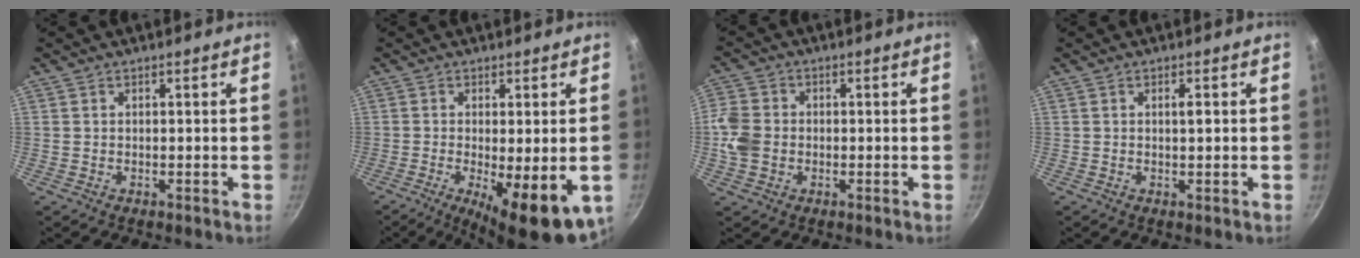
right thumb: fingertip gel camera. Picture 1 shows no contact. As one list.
[{"total": 12.4, "force": [-3.5, 3.6, 11.3], "torque": [-0.161, -0.016, -0.043]}, {"total": 6.7, "force": [-1.0, 5.5, 3.7], "torque": [-0.070, 0.009, -0.031]}, {"total": 1.7, "force": [0.3, 0.4, 1.7], "torque": [-0.025, 0.000, 0.004]}]